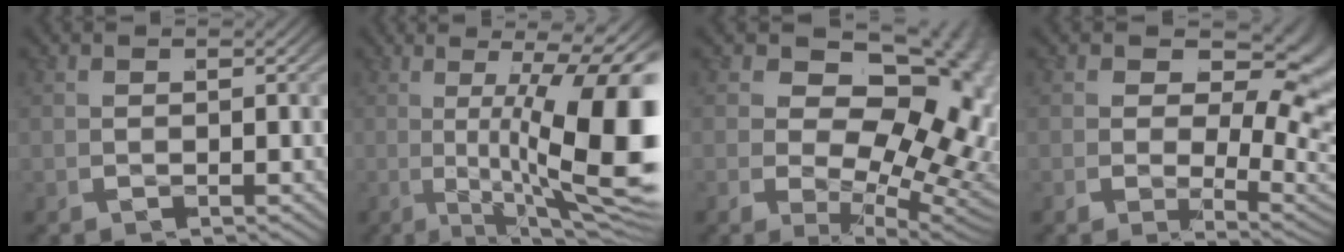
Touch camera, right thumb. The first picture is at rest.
{"total": 14.1, "force": [0.4, 5.5, 13.0], "torque": [-0.190, -0.010, 0.010]}
{"total": 13.2, "force": [0.2, 9.0, 9.7], "torque": [-0.144, -0.039, 0.015]}
{"total": 7.3, "force": [0.4, 4.4, 5.8], "torque": [-0.076, -0.032, 0.020]}